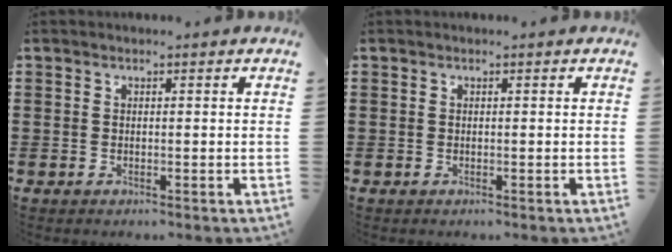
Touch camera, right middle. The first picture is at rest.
{"total": 0.0}